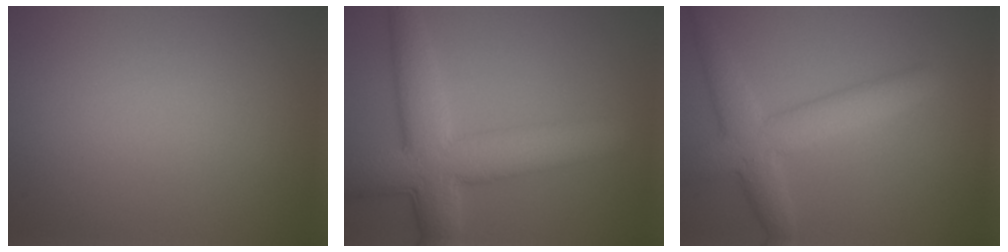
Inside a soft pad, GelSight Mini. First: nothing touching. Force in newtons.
{"total": 8.2, "press": 8.2, "slide": 0.2}
{"total": 5.1, "press": 5.1, "slide": 0.1}